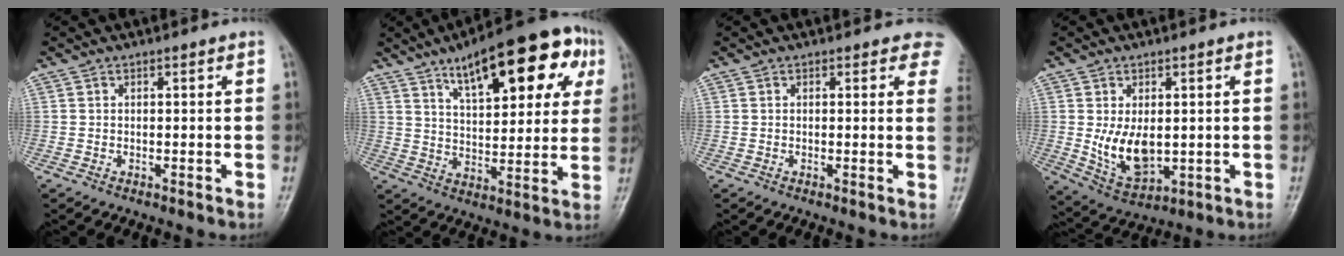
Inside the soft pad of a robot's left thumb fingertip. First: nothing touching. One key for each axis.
{"total": 21.0, "fx": 9.9, "fy": 8.2, "fz": 16.5, "tx": -0.194, "ty": -0.010, "tz": 0.145}
{"total": 4.3, "fx": 3.2, "fy": 2.1, "fz": 1.8, "tx": 0.013, "ty": -0.011, "tz": 0.016}
{"total": 9.0, "fx": 0.1, "fy": 5.5, "fz": 7.1, "tx": -0.110, "ty": -0.018, "tz": 0.018}